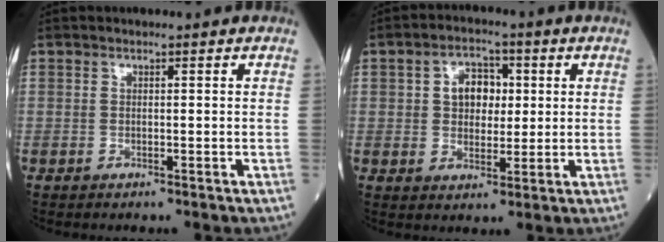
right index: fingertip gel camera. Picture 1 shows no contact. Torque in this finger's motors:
{"motor_torque": [0.09, -0.01, 0.12, 0.05]}